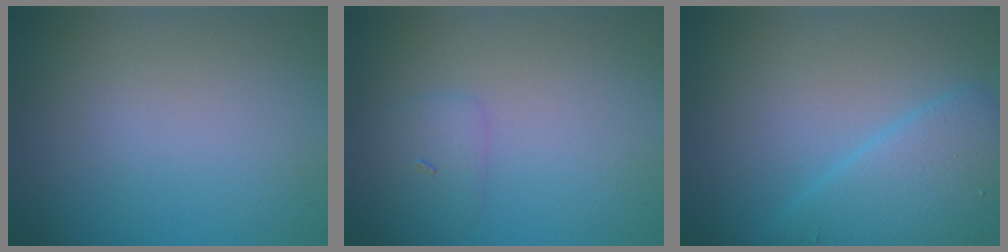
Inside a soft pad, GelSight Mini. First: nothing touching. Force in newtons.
{"total": 1.4, "press": 1.4, "slide": 0.1}
{"total": 4.8, "press": 4.8, "slide": 0.1}